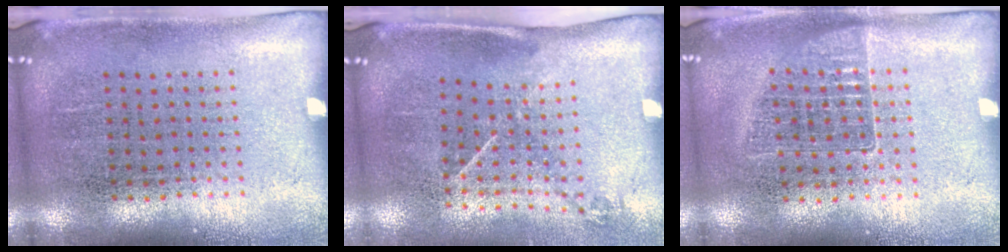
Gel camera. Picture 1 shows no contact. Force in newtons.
{"total": 1.4, "press": 0.9, "slide": 1.0}
{"total": 1.0, "press": 0.9, "slide": 0.3}